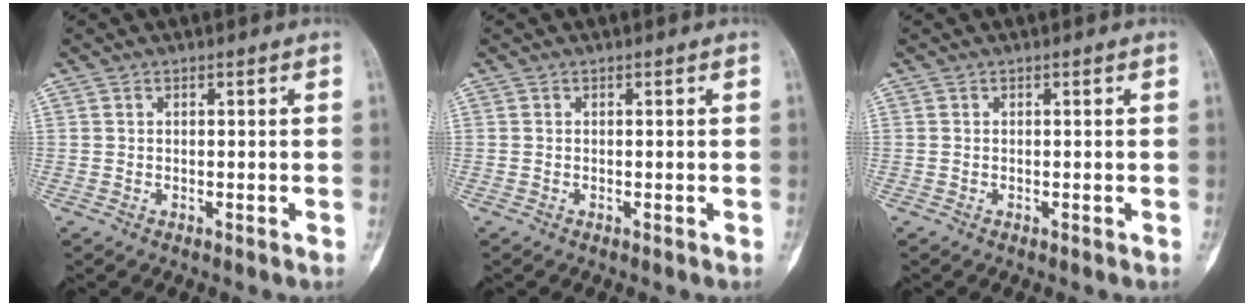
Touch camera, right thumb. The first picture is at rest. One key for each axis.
{"total": 0.0}
{"total": 0.0}